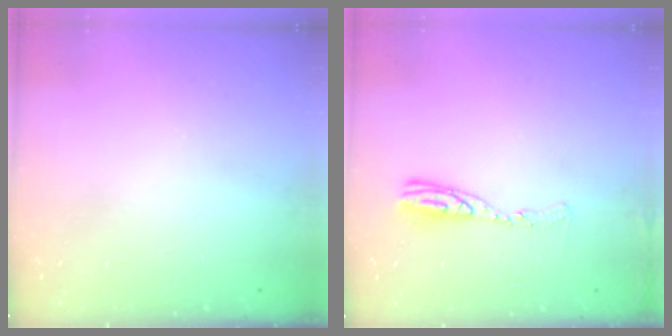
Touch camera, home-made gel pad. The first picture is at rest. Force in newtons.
{"total": 8.4, "press": 8.4, "slide": 0.9}